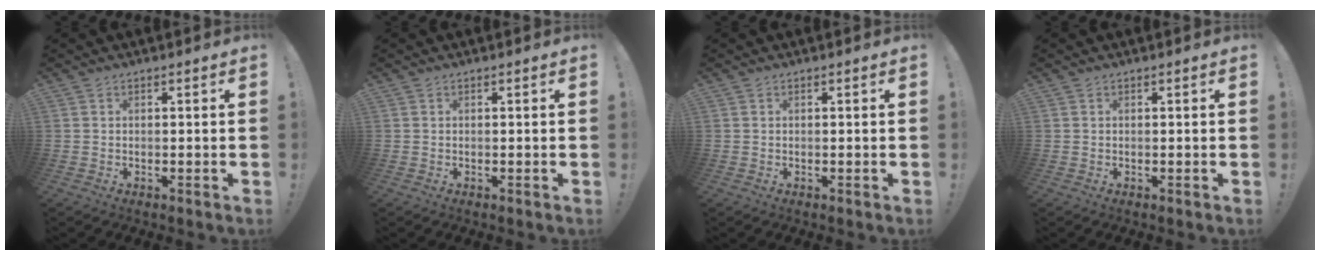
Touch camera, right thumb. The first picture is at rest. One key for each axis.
{"total": 0.0}
{"total": 0.0}
{"total": 0.0}